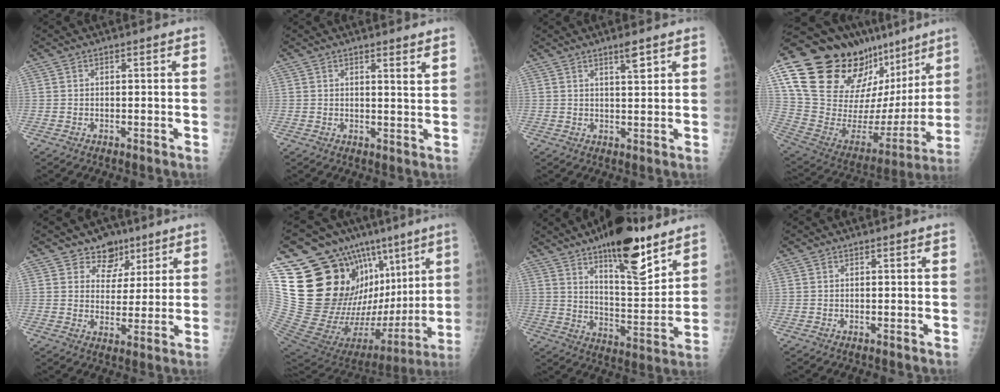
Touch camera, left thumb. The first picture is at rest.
{"total": 2.4, "force": [1.9, 0.1, 1.5], "torque": [-0.014, -0.016, 0.026]}
{"total": 3.1, "force": [2.1, 0.5, 2.2], "torque": [-0.032, -0.016, 0.034]}
{"total": 33.3, "force": [17.6, 17.3, 22.3], "torque": [-0.316, -0.012, 0.306]}
{"total": 6.9, "force": [4.6, 5.1, 0.8], "torque": [0.026, -0.026, 0.072]}
{"total": 32.7, "force": [11.3, 16.9, 25.7], "torque": [-0.368, -0.012, 0.219]}
{"total": 17.6, "force": [11.7, 5.8, 11.9], "torque": [-0.141, -0.078, 0.187]}
{"total": 0.0}